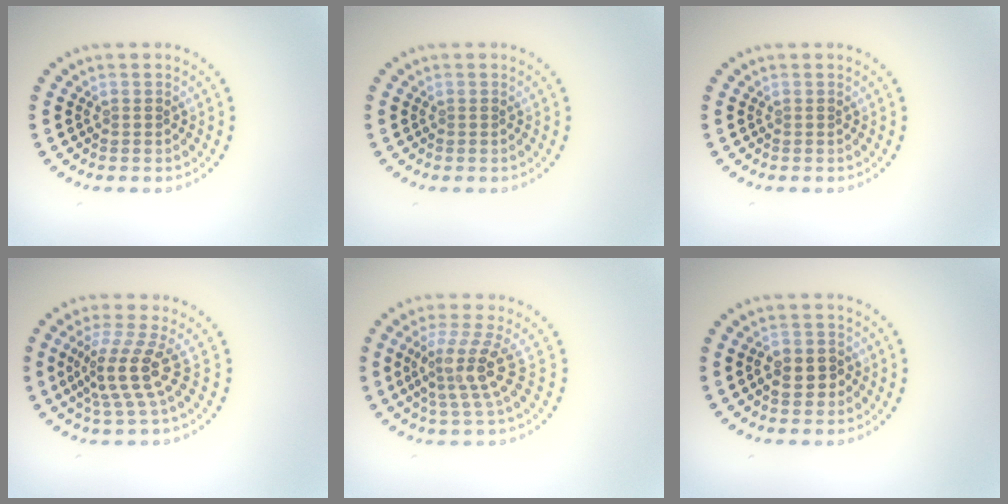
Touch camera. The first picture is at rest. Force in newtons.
{"total": 0.0}
{"total": 0.0}
{"total": 3.9, "press": 2.7, "slide": 2.8}
{"total": 4.1, "press": 2.9, "slide": 2.9}
{"total": 2.8, "press": 2.7, "slide": 0.7}